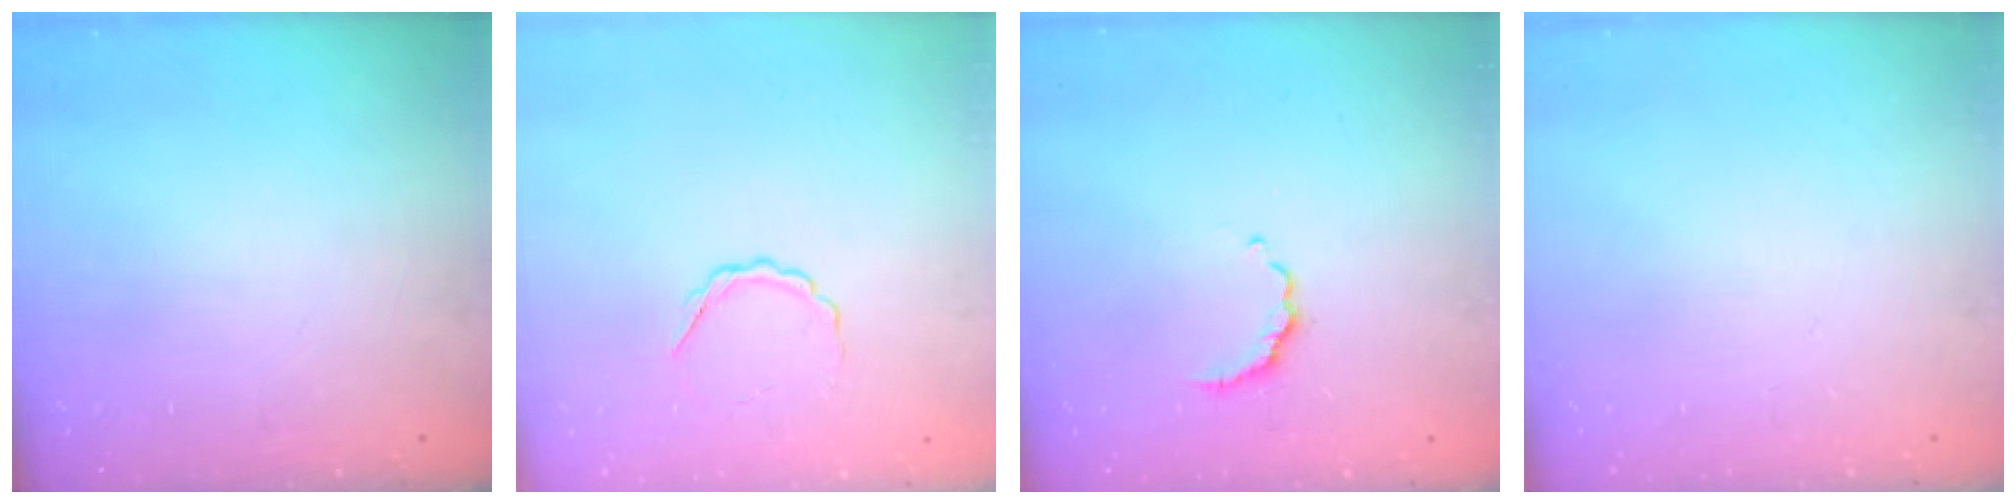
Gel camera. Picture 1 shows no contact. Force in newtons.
{"total": 3.8, "press": 3.7, "slide": 0.8}
{"total": 3.7, "press": 3.6, "slide": 0.9}
{"total": 0.0}